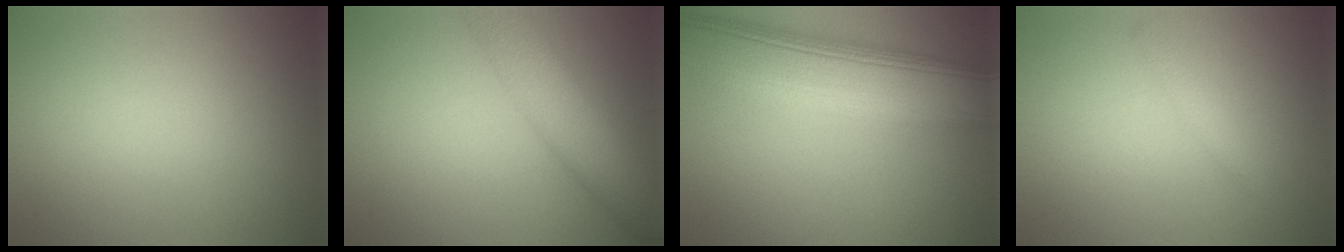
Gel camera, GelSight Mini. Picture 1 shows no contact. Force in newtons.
{"total": 6.1, "press": 6.1, "slide": 0.3}
{"total": 11.9, "press": 11.9, "slide": 0.9}
{"total": 0.9, "press": 0.9, "slide": 0.0}